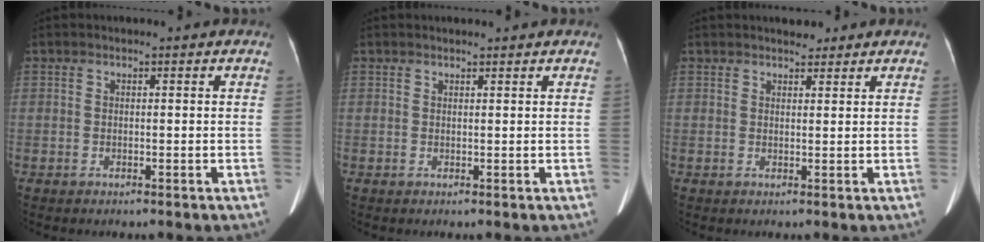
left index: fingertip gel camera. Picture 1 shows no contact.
{"total": 1.8, "force": [1.7, 0.2, 0.7], "torque": [-0.008, 0.013, 0.026]}
{"total": 2.7, "force": [2.3, 1.0, 0.9], "torque": [-0.011, 0.005, 0.033]}